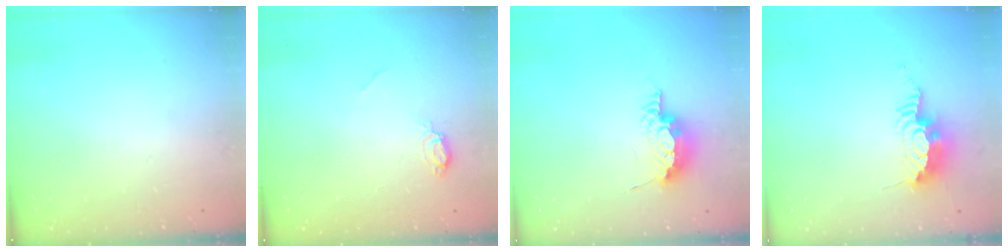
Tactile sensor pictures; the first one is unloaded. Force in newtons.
{"total": 5.6, "press": 5.5, "slide": 0.6}
{"total": 8.3, "press": 8.1, "slide": 1.9}
{"total": 9.6, "press": 9.6, "slide": 0.7}